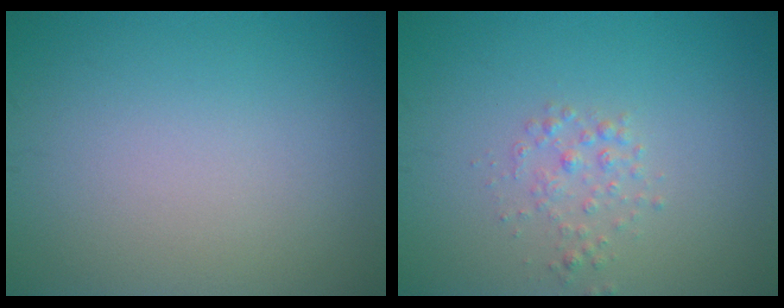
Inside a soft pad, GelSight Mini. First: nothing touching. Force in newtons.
{"total": 1.5, "press": 1.5, "slide": 0.0}